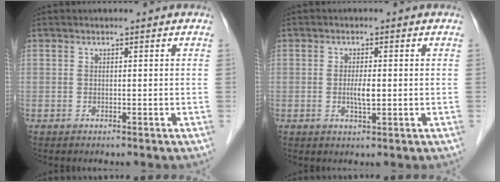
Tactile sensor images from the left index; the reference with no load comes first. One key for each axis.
{"total": 2.6, "fx": -0.2, "fy": 0.6, "fz": 2.5, "tx": -0.050, "ty": -0.002, "tz": -0.003}